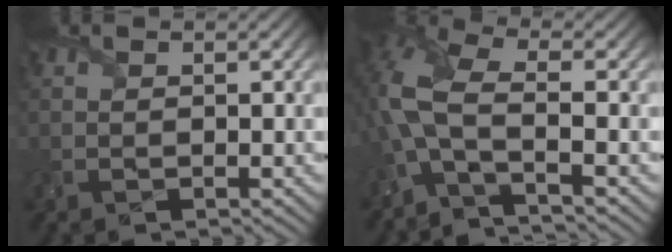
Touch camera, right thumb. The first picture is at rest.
{"total": 7.5, "force": [-2.2, 2.7, 6.7], "torque": [-0.158, 0.009, -0.069]}